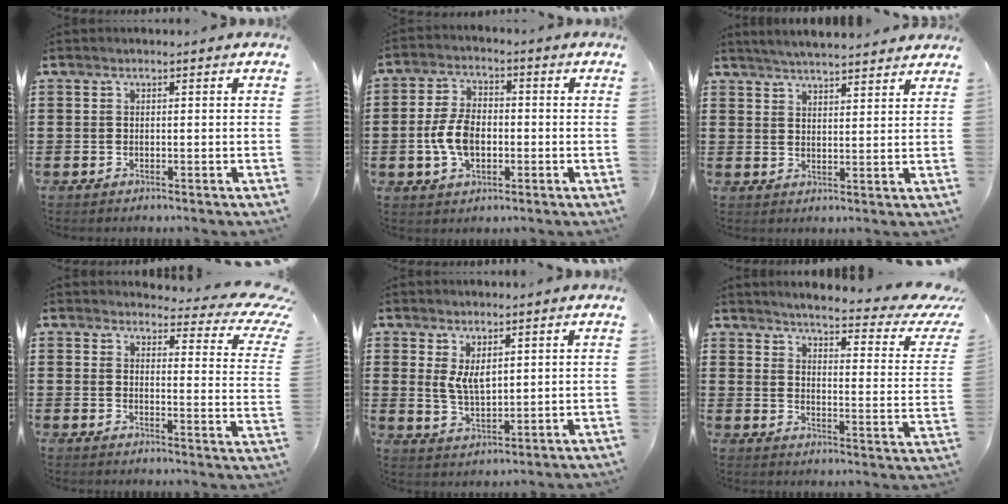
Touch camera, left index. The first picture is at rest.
{"total": 7.1, "force": [-1.4, 4.3, 5.6], "torque": [-0.133, 0.001, -0.032]}
{"total": 3.9, "force": [3.8, -0.3, 0.6], "torque": [-0.023, -0.014, 0.069]}
{"total": 4.6, "force": [3.8, 1.1, 2.3], "torque": [-0.040, -0.030, 0.059]}
{"total": 4.3, "force": [1.9, 2.0, 3.3], "torque": [-0.078, 0.001, 0.031]}
{"total": 4.1, "force": [3.4, -0.5, 2.4], "torque": [-0.049, -0.040, 0.045]}